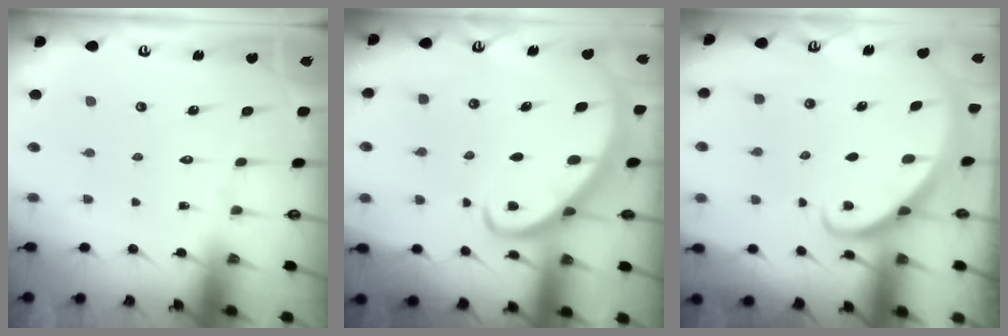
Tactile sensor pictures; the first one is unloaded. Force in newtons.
{"total": 2.9, "press": 2.8, "slide": 0.4}
{"total": 2.8, "press": 2.8, "slide": 0.2}